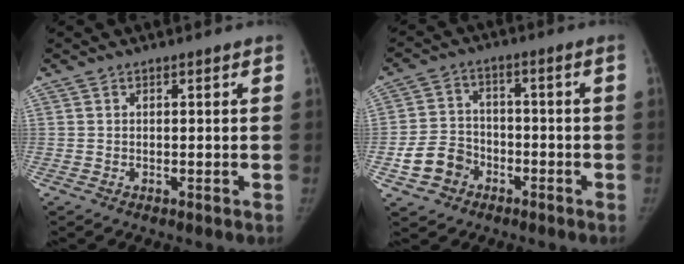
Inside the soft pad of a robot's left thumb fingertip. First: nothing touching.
{"total": 7.8, "force": [-3.5, 6.4, 2.8], "torque": [-0.035, 0.030, -0.059]}